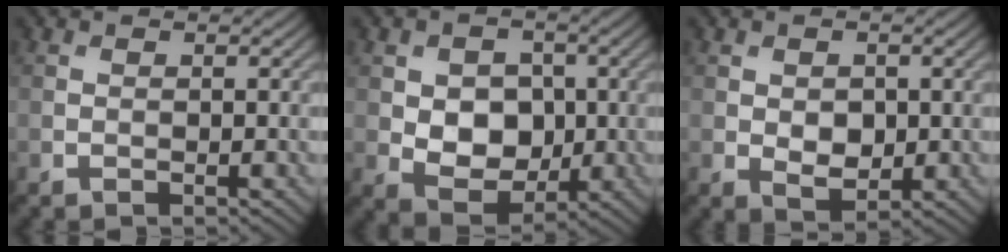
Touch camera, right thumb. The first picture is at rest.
{"total": 6.8, "force": [0.0, 5.3, 4.2], "torque": [-0.089, -0.008, -0.004]}
{"total": 3.1, "force": [0.0, 2.2, 2.2], "torque": [-0.045, -0.006, 0.005]}